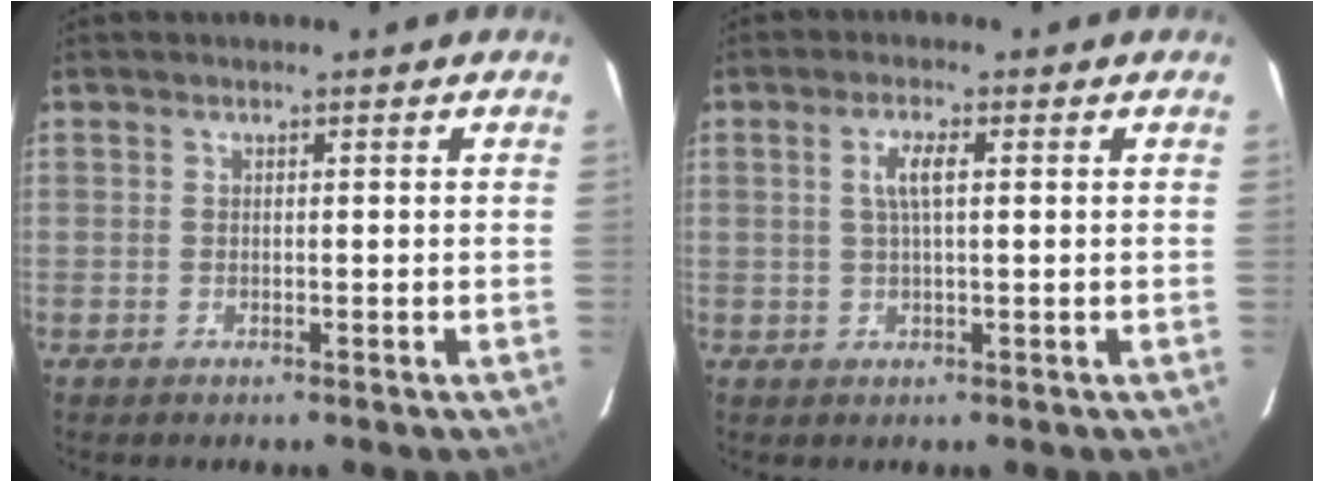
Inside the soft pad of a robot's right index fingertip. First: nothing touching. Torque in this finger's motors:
{"motor_torque": [0.10, 0.03, 0.15, 0.06]}